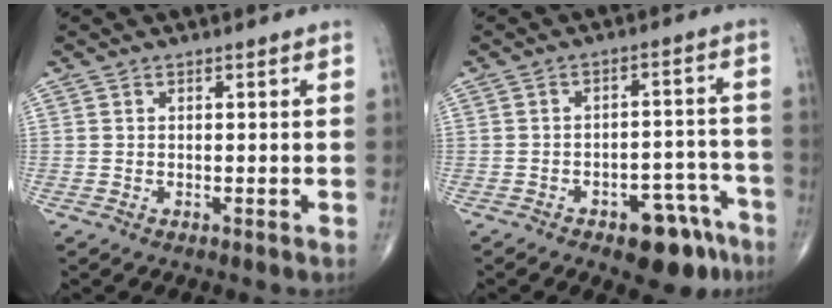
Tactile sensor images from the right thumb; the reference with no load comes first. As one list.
[{"total": 10.4, "force": [-6.6, 4.9, 6.5], "torque": [-0.052, 0.053, -0.084]}]